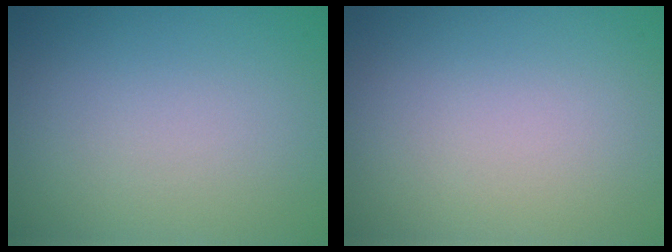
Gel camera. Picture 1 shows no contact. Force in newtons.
{"total": 0.0}